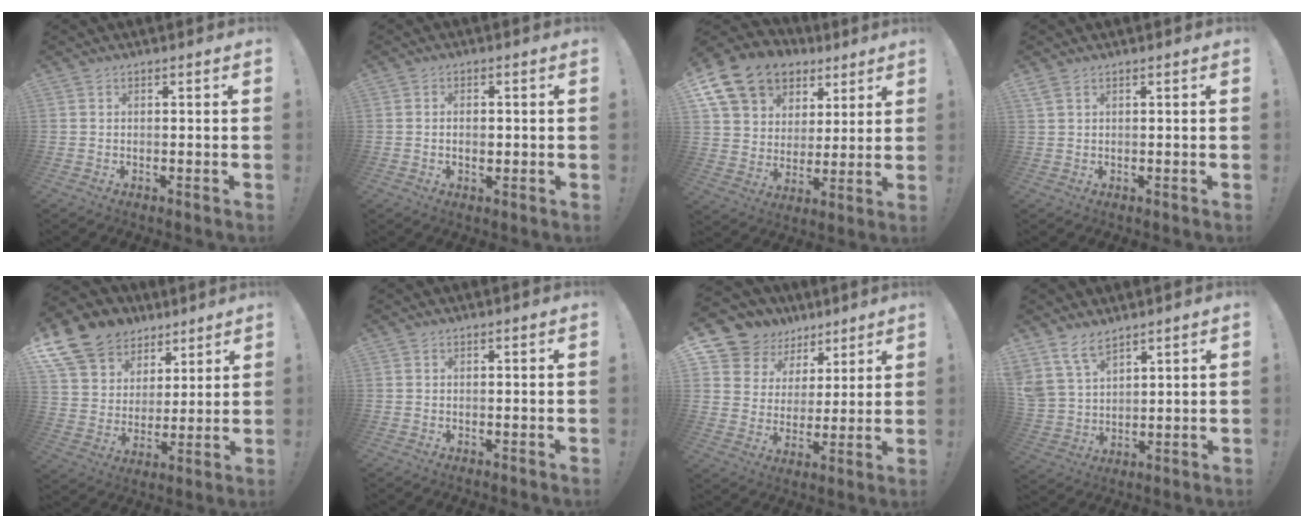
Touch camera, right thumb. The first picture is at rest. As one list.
[{"total": 2.6, "force": [-0.3, 1.7, 1.9], "torque": [-0.027, 0.002, -0.008]}, {"total": 16.7, "force": [9.8, 11.7, 6.6], "torque": [-0.117, -0.053, 0.198]}, {"total": 2.0, "force": [1.2, 0.8, 1.4], "torque": [-0.030, 0.002, 0.023]}, {"total": 14.4, "force": [9.0, 10.3, 4.6], "torque": [-0.087, -0.060, 0.184]}, {"total": 0.0}, {"total": 10.7, "force": [7.0, 7.9, 1.9], "torque": [-0.038, -0.055, 0.141]}, {"total": 9.2, "force": [7.3, 4.5, 3.2], "torque": [-0.081, -0.038, 0.150]}]